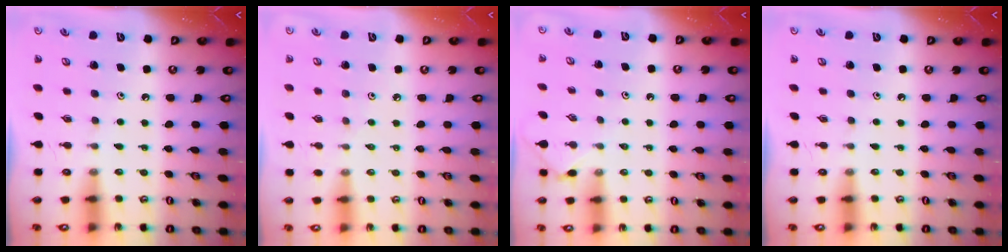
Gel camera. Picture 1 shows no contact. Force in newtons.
{"total": 4.0, "press": 4.0, "slide": 0.6}
{"total": 2.1, "press": 2.0, "slide": 0.5}
{"total": 0.0}